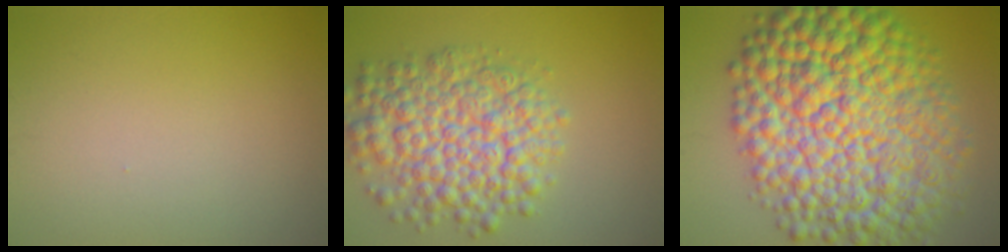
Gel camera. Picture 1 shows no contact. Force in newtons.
{"total": 8.1, "press": 8.1, "slide": 0.2}
{"total": 17.2, "press": 17.2, "slide": 0.0}